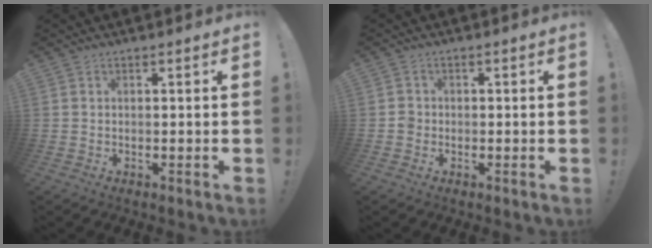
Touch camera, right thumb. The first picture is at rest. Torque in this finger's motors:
{"motor_torque": [0.36, 0.20, 0.11, 0.00, -0.03]}